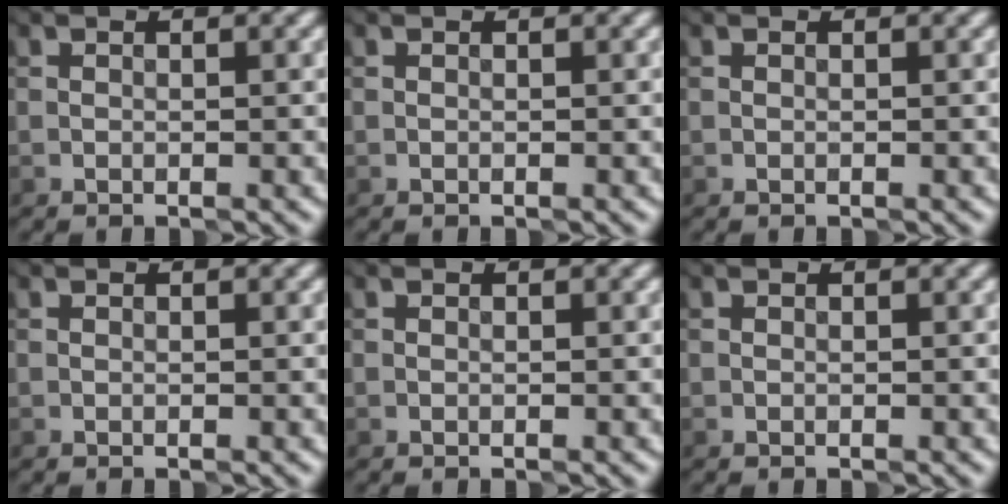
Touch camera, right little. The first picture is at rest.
{"total": 0.0}
{"total": 0.0}
{"total": 0.0}
{"total": 0.0}
{"total": 0.0}